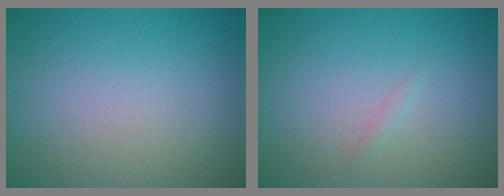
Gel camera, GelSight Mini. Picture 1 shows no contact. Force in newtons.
{"total": 0.5, "press": 0.5, "slide": 0.0}